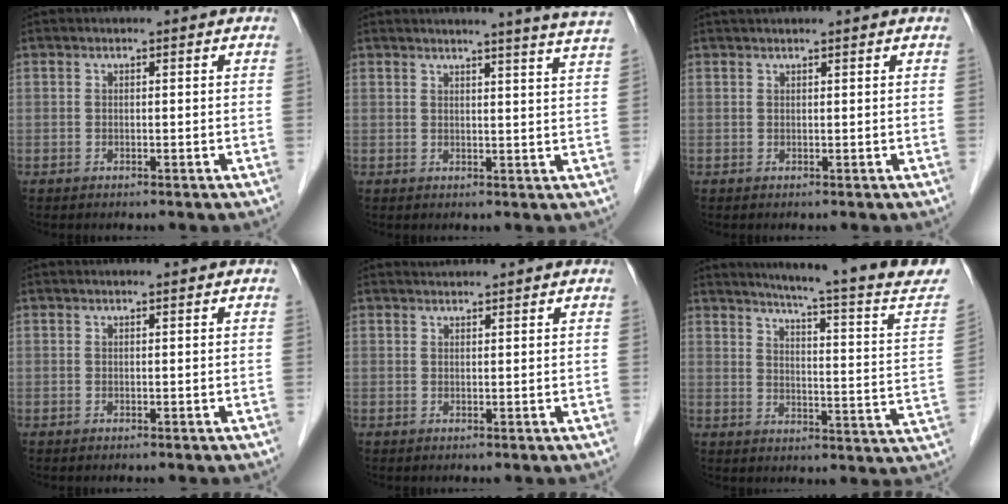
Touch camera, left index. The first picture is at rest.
{"total": 9.9, "force": [9.1, -1.9, 3.5], "torque": [-0.040, -0.045, 0.084]}
{"total": 2.7, "force": [2.4, -0.4, 1.1], "torque": [-0.010, 0.027, 0.043]}
{"total": 1.2, "force": [1.1, -0.2, 0.4], "torque": [-0.006, 0.009, 0.019]}
{"total": 2.0, "force": [2.0, -0.2, 0.2], "torque": [-0.006, 0.018, 0.037]}
{"total": 21.5, "force": [18.5, -1.4, 10.8], "torque": [-0.155, -0.071, 0.223]}